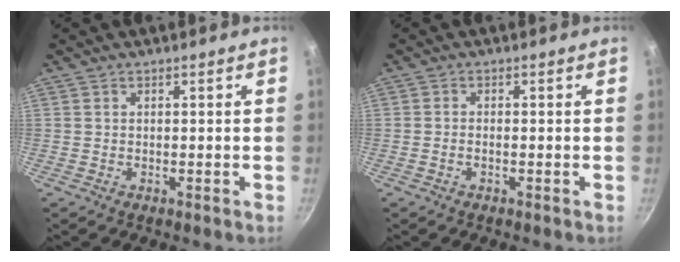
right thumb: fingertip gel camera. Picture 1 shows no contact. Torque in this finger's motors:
{"motor_torque": [-0.78, -0.18, -0.23, -0.05, 0.05]}